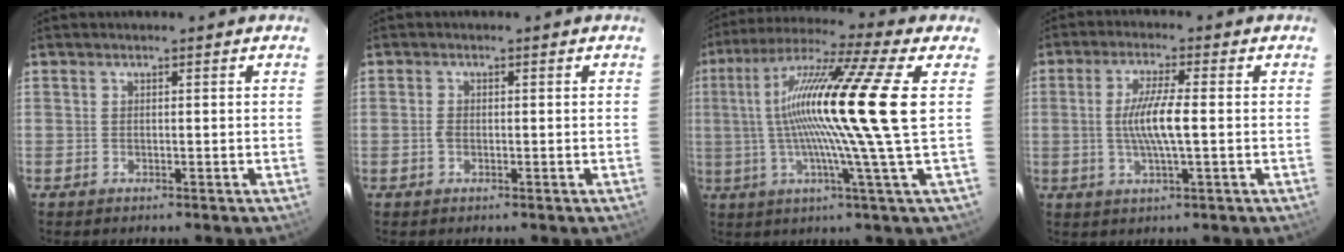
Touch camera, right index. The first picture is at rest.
{"total": 1.3, "force": [-0.3, 0.9, 0.9], "torque": [-0.019, 0.002, -0.008]}
{"total": 18.5, "force": [1.2, -2.7, 18.2], "torque": [-0.323, 0.003, 0.005]}
{"total": 7.2, "force": [-0.4, 0.6, 7.2], "torque": [-0.136, -0.003, -0.007]}